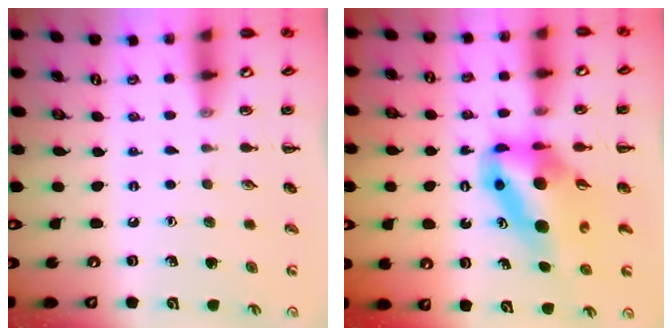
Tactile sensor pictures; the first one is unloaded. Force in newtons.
{"total": 10.2, "press": 9.7, "slide": 3.0}